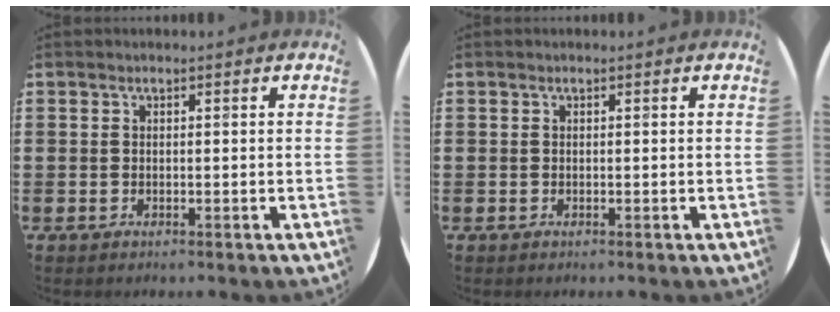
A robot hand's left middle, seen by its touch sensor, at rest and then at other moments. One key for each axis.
{"total": 0.0}